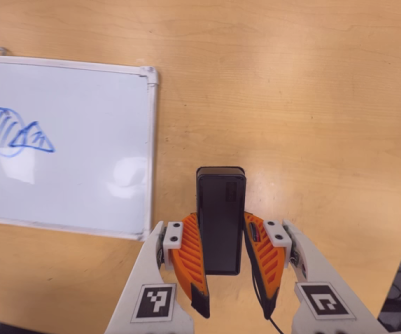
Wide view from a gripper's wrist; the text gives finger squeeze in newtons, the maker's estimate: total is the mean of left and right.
{"total": 5.4, "left": 3.8, "right": 7.1}